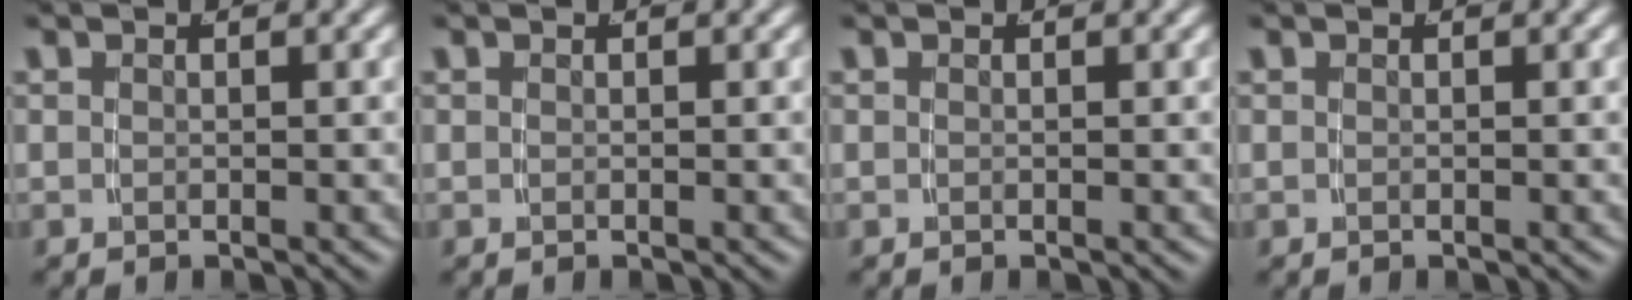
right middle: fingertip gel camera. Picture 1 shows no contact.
{"total": 0.0}
{"total": 0.0}
{"total": 0.0}